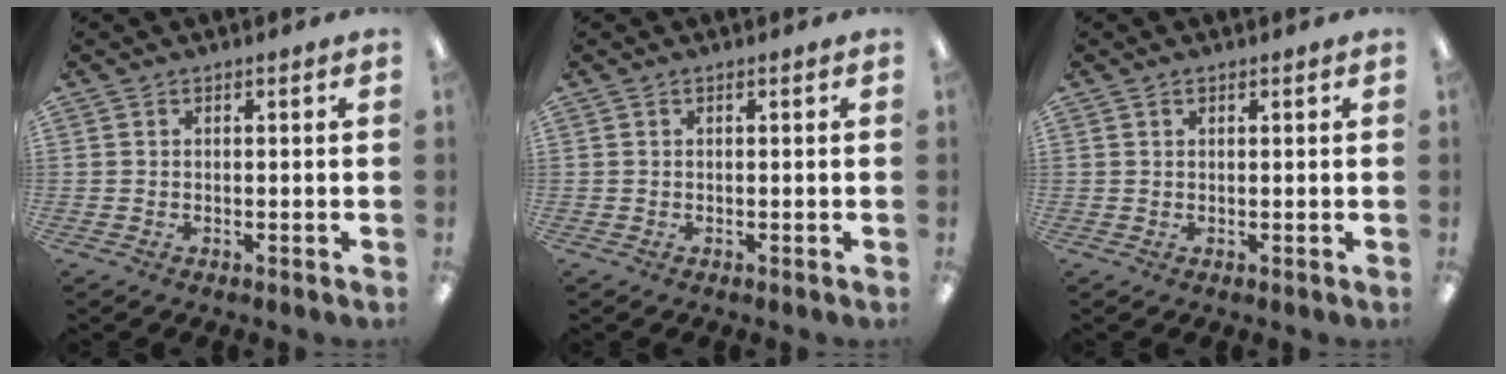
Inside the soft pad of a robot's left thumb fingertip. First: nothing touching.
{"total": 0.0}
{"total": 0.7, "force": [0.5, 0.4, 0.4], "torque": [-0.009, 0.003, 0.009]}